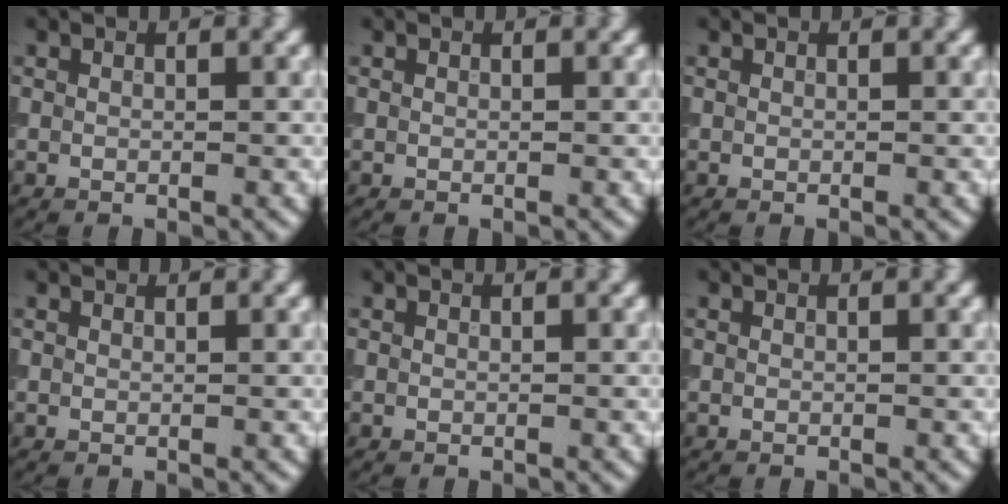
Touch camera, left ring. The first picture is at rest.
{"total": 0.0}
{"total": 0.0}
{"total": 1.1, "force": [1.0, 0.1, 0.2], "torque": [-0.010, -0.004, 0.008]}
{"total": 0.0}
{"total": 0.0}